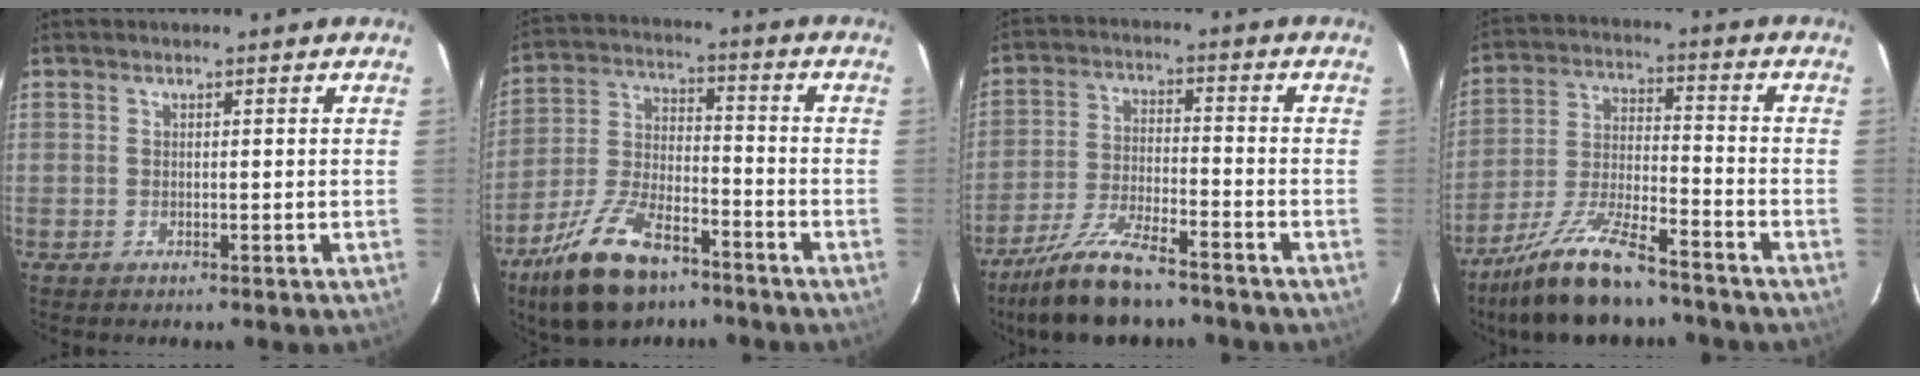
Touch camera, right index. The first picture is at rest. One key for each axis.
{"total": 16.3, "fx": -10.9, "fy": 7.2, "fz": 9.8, "tx": -0.210, "ty": -0.008, "tz": -0.197}
{"total": 13.4, "fx": -11.0, "fy": 2.9, "fz": 7.0, "tx": -0.155, "ty": -0.019, "tz": -0.198}
{"total": 15.2, "fx": -12.2, "fy": 3.4, "fz": 8.5, "tx": -0.182, "ty": -0.016, "tz": -0.218}